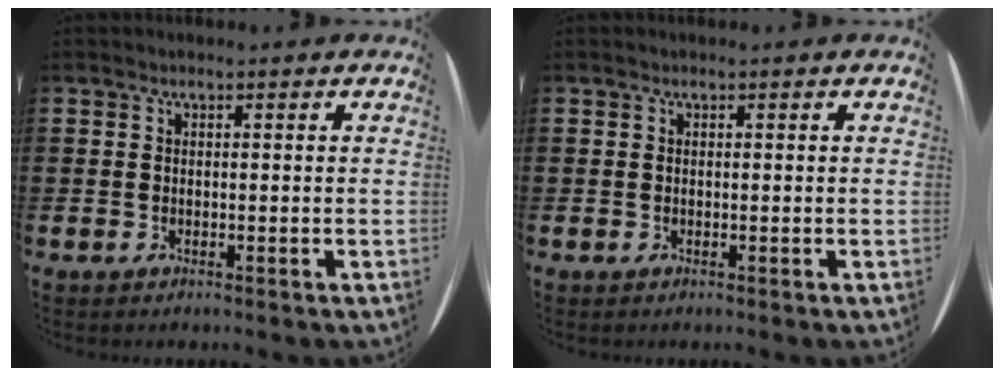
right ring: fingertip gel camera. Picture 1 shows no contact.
{"total": 0.0}